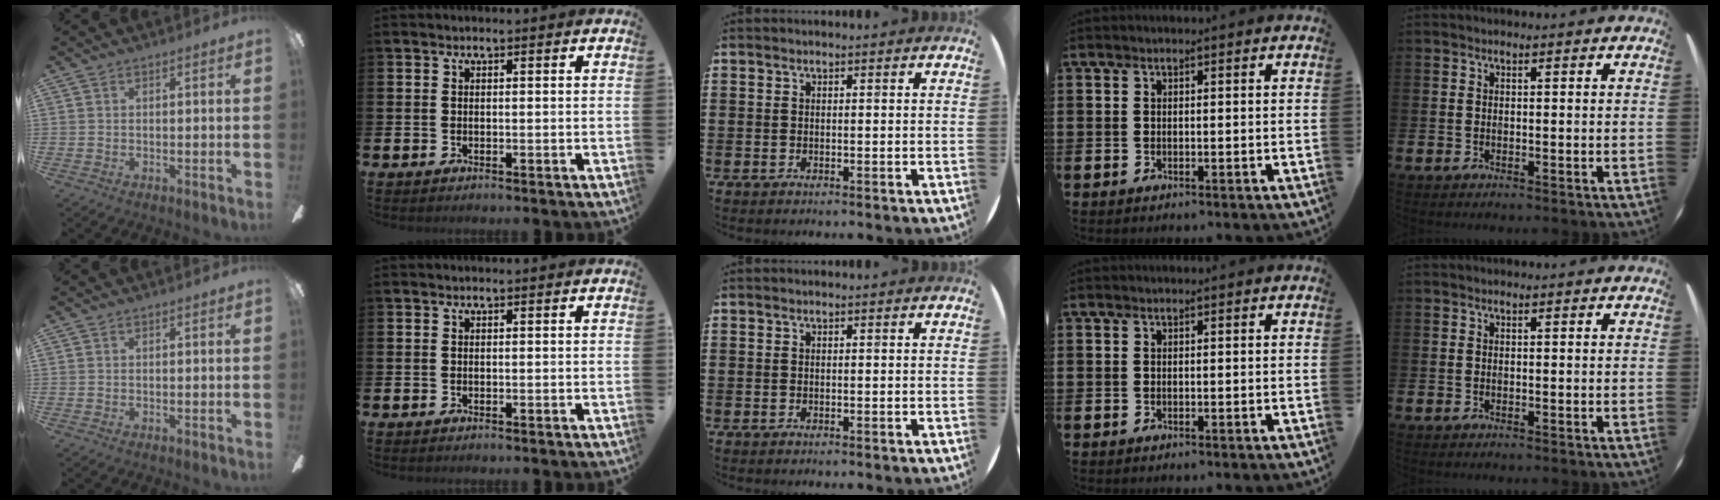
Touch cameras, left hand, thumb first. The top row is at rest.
{}